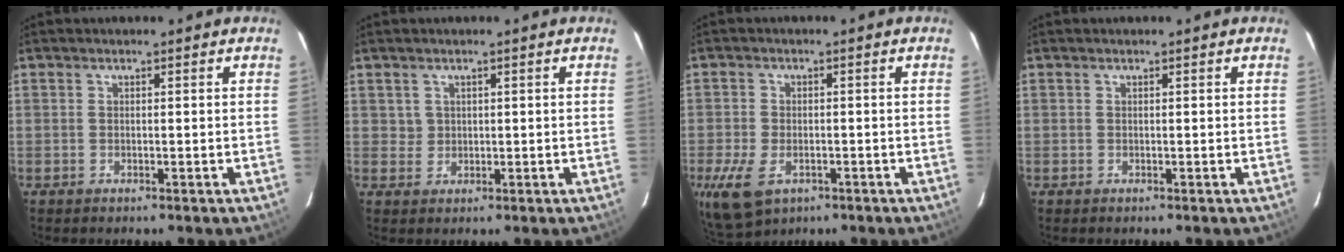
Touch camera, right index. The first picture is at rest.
{"total": 1.6, "force": [0.6, 1.5, -0.1], "torque": [0.008, 0.006, 0.011]}
{"total": 10.3, "force": [-4.4, 6.4, 6.8], "torque": [-0.161, -0.028, -0.072]}
{"total": 0.0}